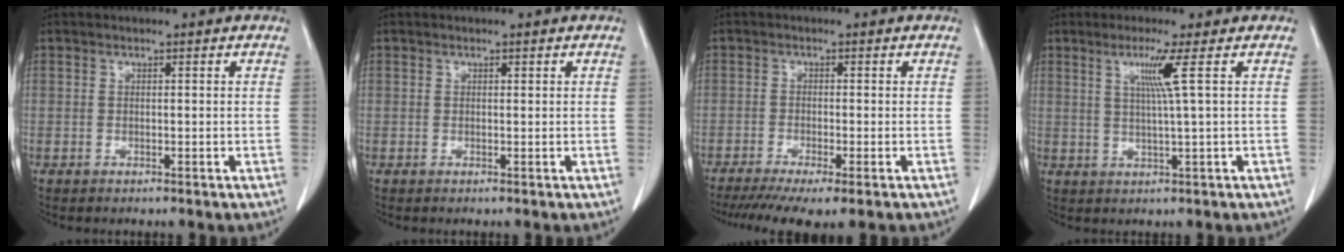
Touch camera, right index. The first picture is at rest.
{"total": 0.0}
{"total": 8.8, "force": [-6.4, 1.1, 5.9], "torque": [-0.091, -0.017, -0.103]}
{"total": 4.4, "force": [1.5, -1.5, 3.8], "torque": [-0.075, -0.007, 0.032]}